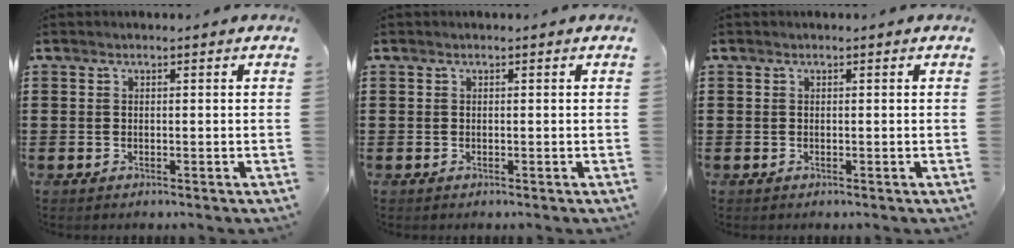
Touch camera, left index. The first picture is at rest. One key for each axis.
{"total": 0.0}
{"total": 0.0}